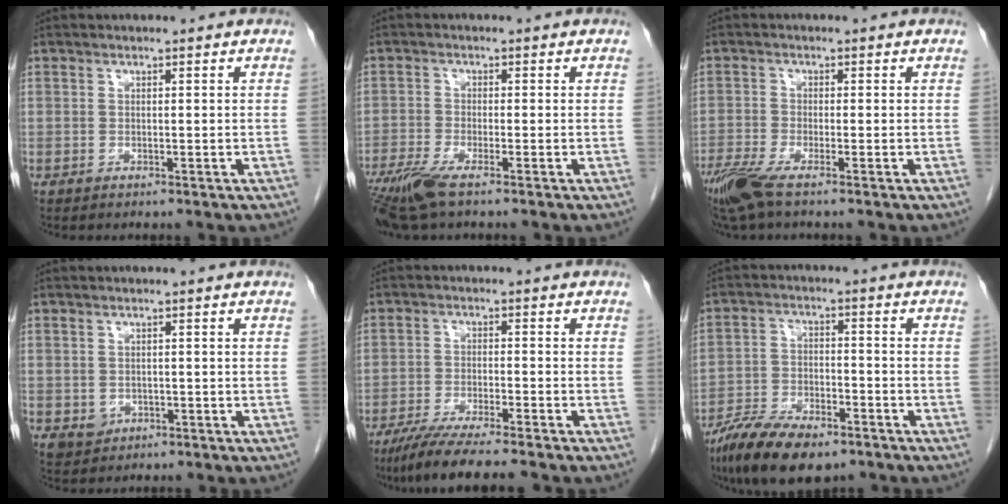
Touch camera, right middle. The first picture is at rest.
{"total": 6.3, "force": [-4.4, 0.6, 4.5], "torque": [-0.088, -0.017, -0.083]}
{"total": 5.0, "force": [-3.6, 0.4, 3.4], "torque": [-0.075, -0.015, -0.074]}
{"total": 2.9, "force": [-0.7, 2.7, 0.9], "torque": [-0.015, 0.001, -0.001]}
{"total": 9.7, "force": [-8.1, -0.1, 5.5], "torque": [-0.086, -0.028, -0.131]}
{"total": 11.7, "force": [-8.6, 4.0, 6.9], "torque": [-0.126, -0.016, -0.155]}